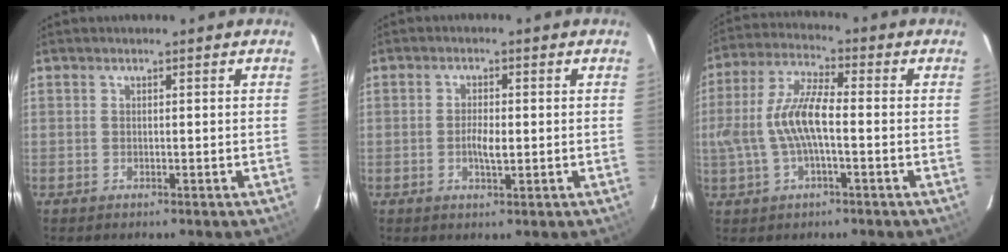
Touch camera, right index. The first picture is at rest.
{"total": 3.0, "force": [-0.4, 1.1, 2.8], "torque": [-0.052, -0.001, -0.008]}
{"total": 10.8, "force": [-1.4, 3.3, 10.2], "torque": [-0.214, 0.009, -0.024]}